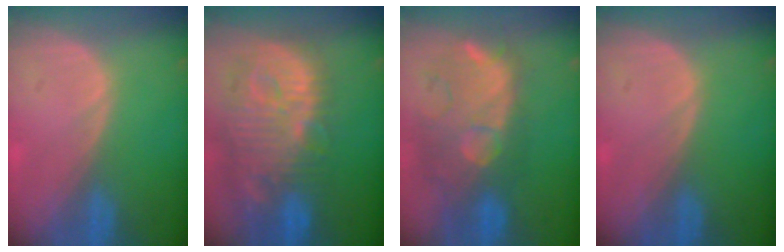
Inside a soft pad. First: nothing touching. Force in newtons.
{"total": 13.8, "press": 12.0, "slide": 6.7}
{"total": 11.3, "press": 10.5, "slide": 4.2}
{"total": 0.0}